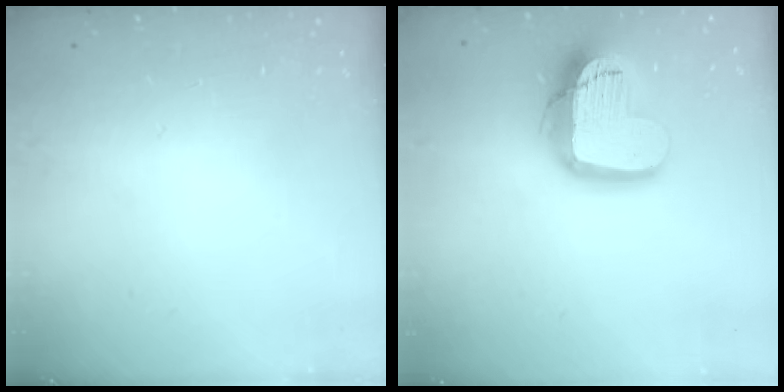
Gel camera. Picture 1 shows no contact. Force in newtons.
{"total": 17.1, "press": 17.0, "slide": 1.5}